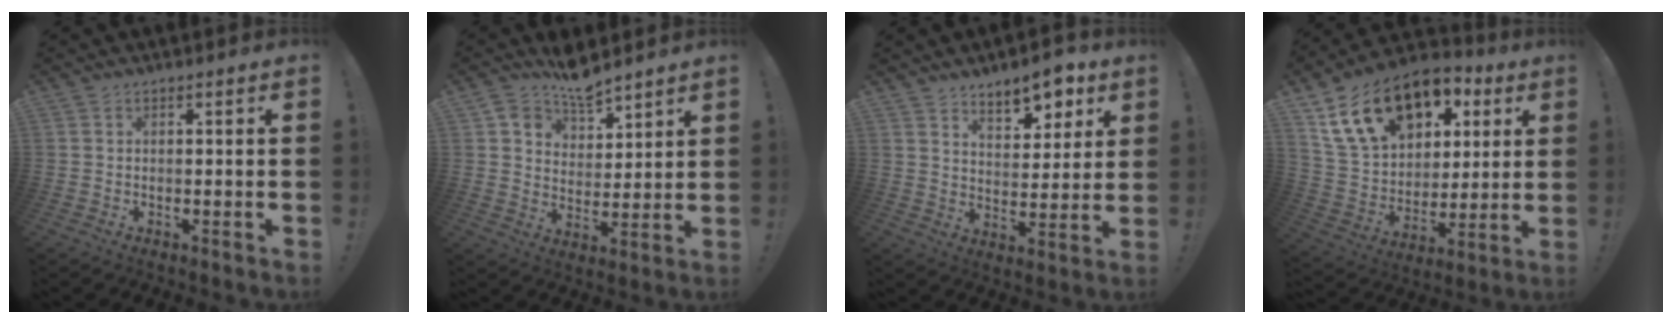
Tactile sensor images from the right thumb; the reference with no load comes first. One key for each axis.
{"total": 9.2, "fx": 7.5, "fy": 5.0, "fz": 1.9, "tx": -0.037, "ty": -0.057, "tz": 0.143}
{"total": 10.0, "fx": 7.5, "fy": 4.5, "fz": 4.8, "tx": -0.054, "ty": -0.054, "tz": 0.134}
{"total": 21.0, "fx": 11.2, "fy": 13.6, "fz": 11.3, "tx": -0.187, "ty": -0.048, "tz": 0.220}